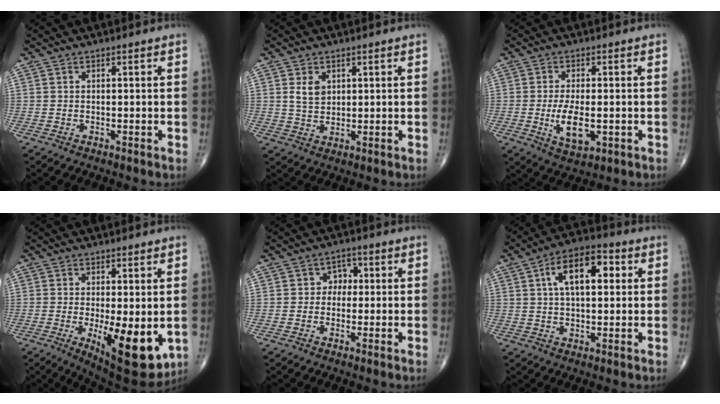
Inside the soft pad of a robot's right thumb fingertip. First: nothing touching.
{"total": 4.0, "force": [1.4, 2.8, 2.4], "torque": [-0.032, -0.010, 0.030]}
{"total": 7.4, "force": [-1.4, 3.4, 6.5], "torque": [-0.113, -0.010, -0.019]}
{"total": 13.6, "force": [-2.7, 4.9, 12.4], "torque": [-0.171, -0.028, -0.025]}
{"total": 3.4, "force": [0.1, 2.9, 1.7], "torque": [0.008, 0.011, -0.010]}
{"total": 11.3, "force": [2.9, 5.6, 9.4], "torque": [-0.142, 0.018, 0.040]}